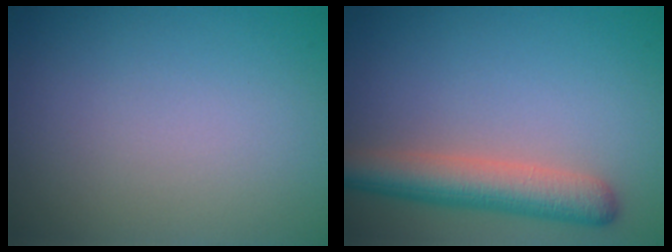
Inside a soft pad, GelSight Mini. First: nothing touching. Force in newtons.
{"total": 5.1, "press": 5.1, "slide": 0.3}